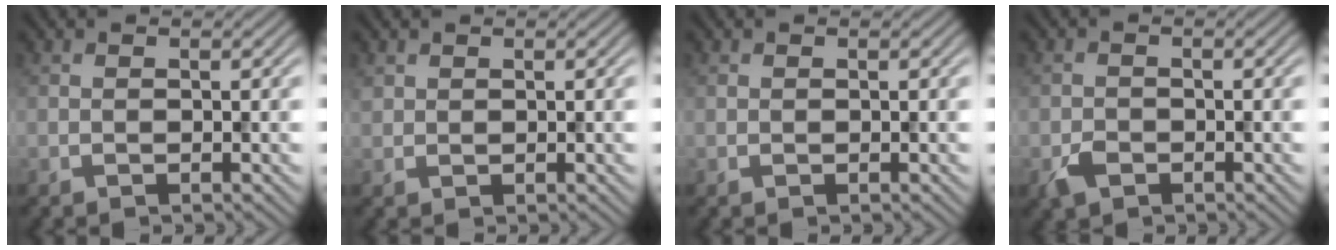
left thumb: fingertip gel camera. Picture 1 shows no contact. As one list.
[{"total": 1.0, "force": [0.8, 0.6, 0.2], "torque": [-0.006, -0.001, 0.018]}, {"total": 0.0}, {"total": 2.2, "force": [-1.3, 1.5, 1.1], "torque": [-0.024, -0.004, -0.027]}]